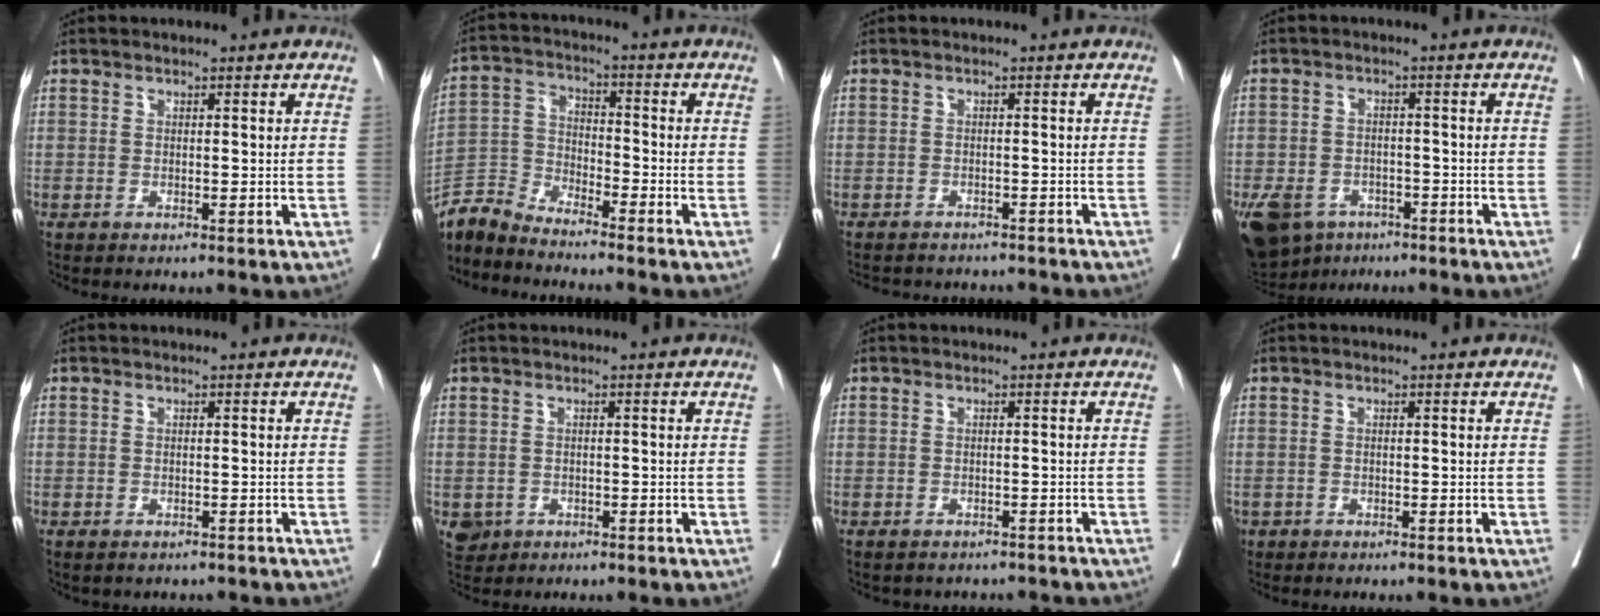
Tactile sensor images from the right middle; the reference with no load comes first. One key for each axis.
{"total": 7.1, "fx": -7.1, "fy": 0.0, "fz": 0.5, "tx": -0.011, "ty": 0.001, "tz": -0.144}
{"total": 7.4, "fx": -6.9, "fy": 1.9, "fz": 1.6, "tx": -0.022, "ty": 0.003, "tz": -0.081}
{"total": 13.6, "fx": -7.2, "fy": 9.8, "fz": 6.1, "tx": -0.164, "ty": -0.010, "tz": -0.097}
{"total": 2.5, "fx": -2.1, "fy": 1.1, "fz": 0.7, "tx": -0.007, "ty": 0.000, "tz": -0.024}
{"total": 2.7, "fx": -1.2, "fy": 2.3, "fz": 0.6, "tx": -0.007, "ty": 0.003, "tz": -0.012}
{"total": 4.8, "fx": -4.4, "fy": 1.9, "fz": 0.7, "tx": -0.003, "ty": 0.004, "tz": -0.046}
{"total": 0.7, "fx": -0.4, "fy": 0.6, "fz": 0.1, "tx": -0.008, "ty": 0.002, "tz": -0.004}